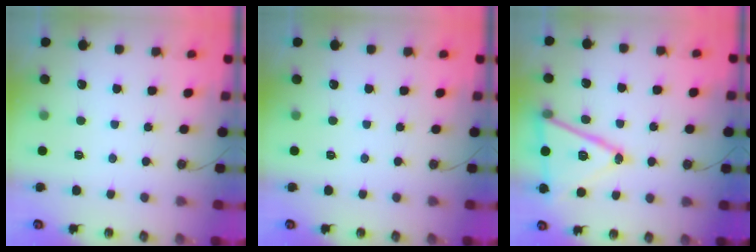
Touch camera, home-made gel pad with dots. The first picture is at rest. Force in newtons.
{"total": 0.0}
{"total": 18.1, "press": 17.8, "slide": 3.4}